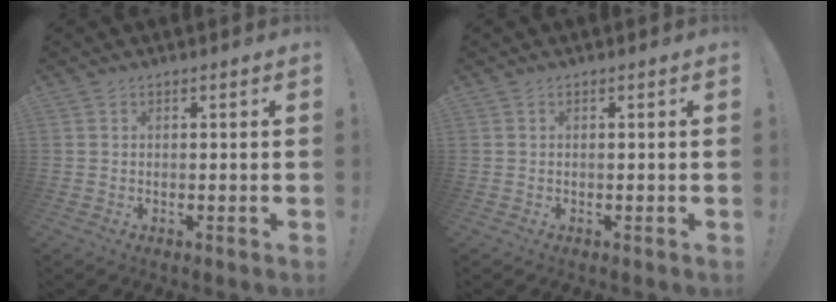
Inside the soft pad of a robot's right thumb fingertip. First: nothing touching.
{"total": 0.0}